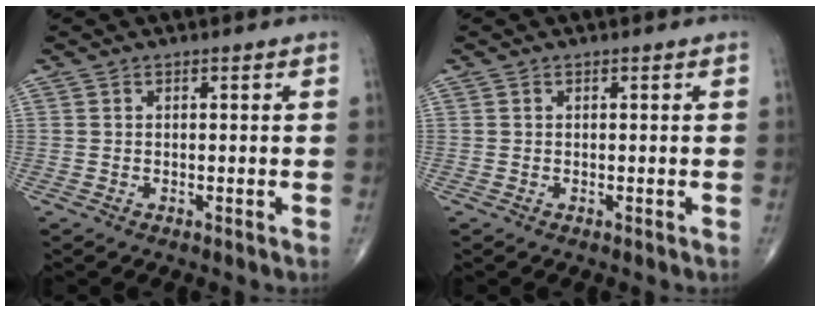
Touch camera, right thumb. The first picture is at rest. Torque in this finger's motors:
{"motor_torque": [0.31, 0.38, 0.31, -0.03, 0.01]}